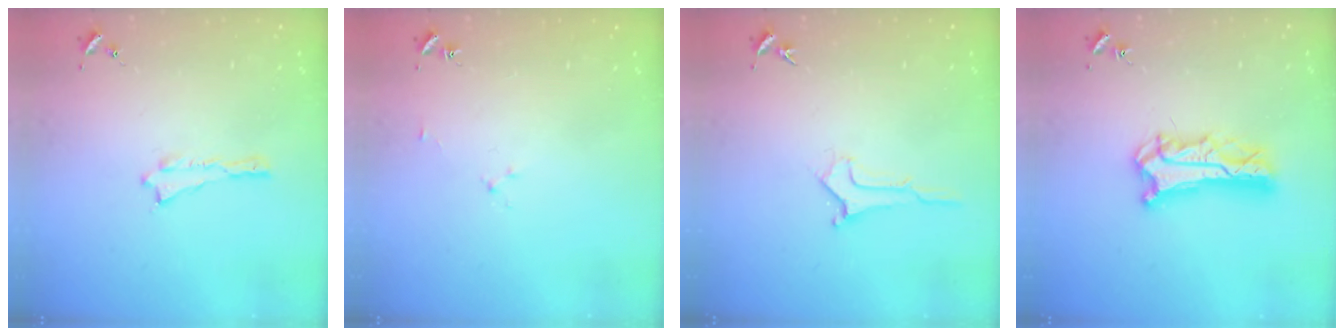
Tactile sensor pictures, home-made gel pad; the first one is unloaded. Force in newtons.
{"total": 1.9, "press": 1.9, "slide": 0.3}
{"total": 1.0, "press": 1.0, "slide": 0.0}
{"total": 8.4, "press": 8.3, "slide": 0.8}